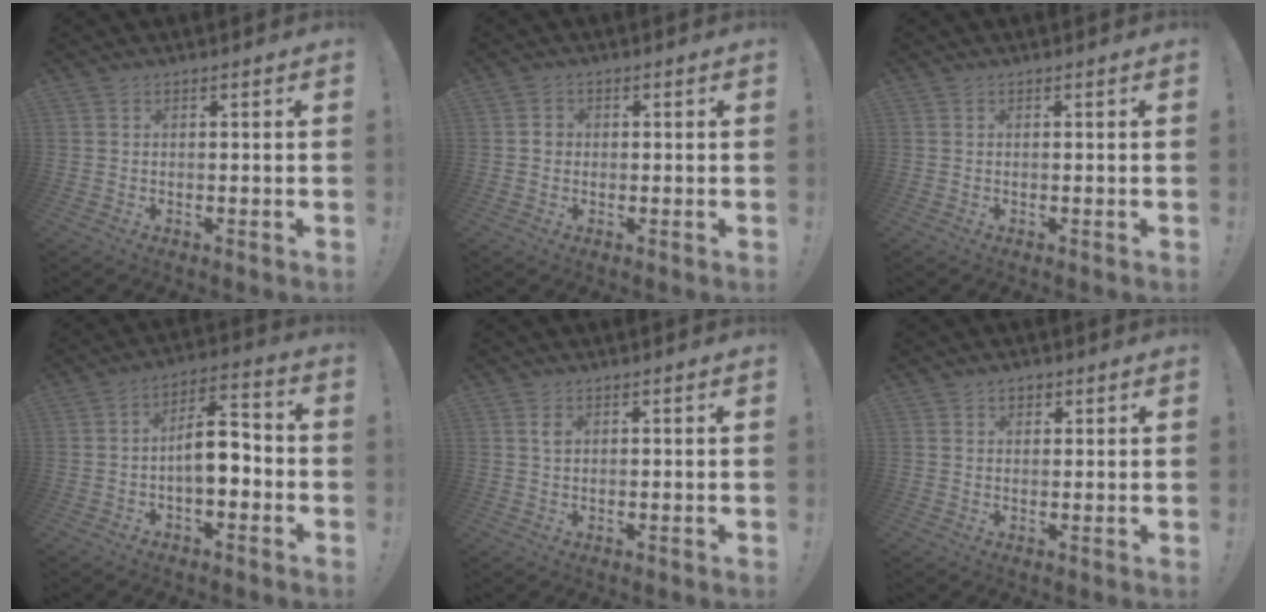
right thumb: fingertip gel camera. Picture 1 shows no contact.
{"total": 2.3, "force": [-0.3, 2.0, 1.0], "torque": [-0.004, 0.003, -0.009]}
{"total": 0.0}
{"total": 10.3, "force": [-2.0, 5.0, 8.8], "torque": [-0.135, 0.012, -0.033]}
{"total": 1.9, "force": [0.8, 1.1, 1.4], "torque": [-0.022, -0.001, 0.013]}
{"total": 2.1, "force": [1.2, 1.6, 0.8], "torque": [-0.010, -0.004, 0.021]}